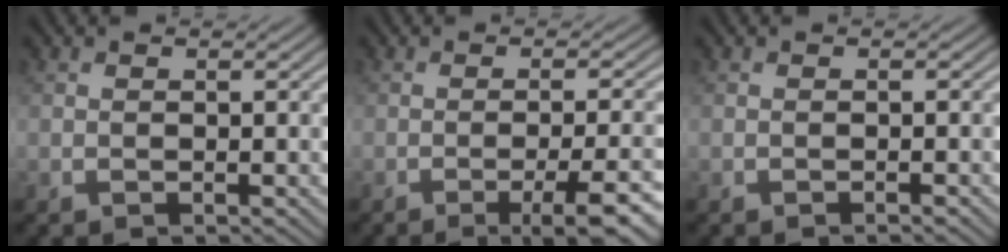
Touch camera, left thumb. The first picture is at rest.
{"total": 7.0, "force": [-3.3, 1.2, 6.1], "torque": [-0.090, 0.004, -0.047]}
{"total": 0.7, "force": [-0.6, 0.0, 0.4], "torque": [-0.005, 0.003, -0.013]}